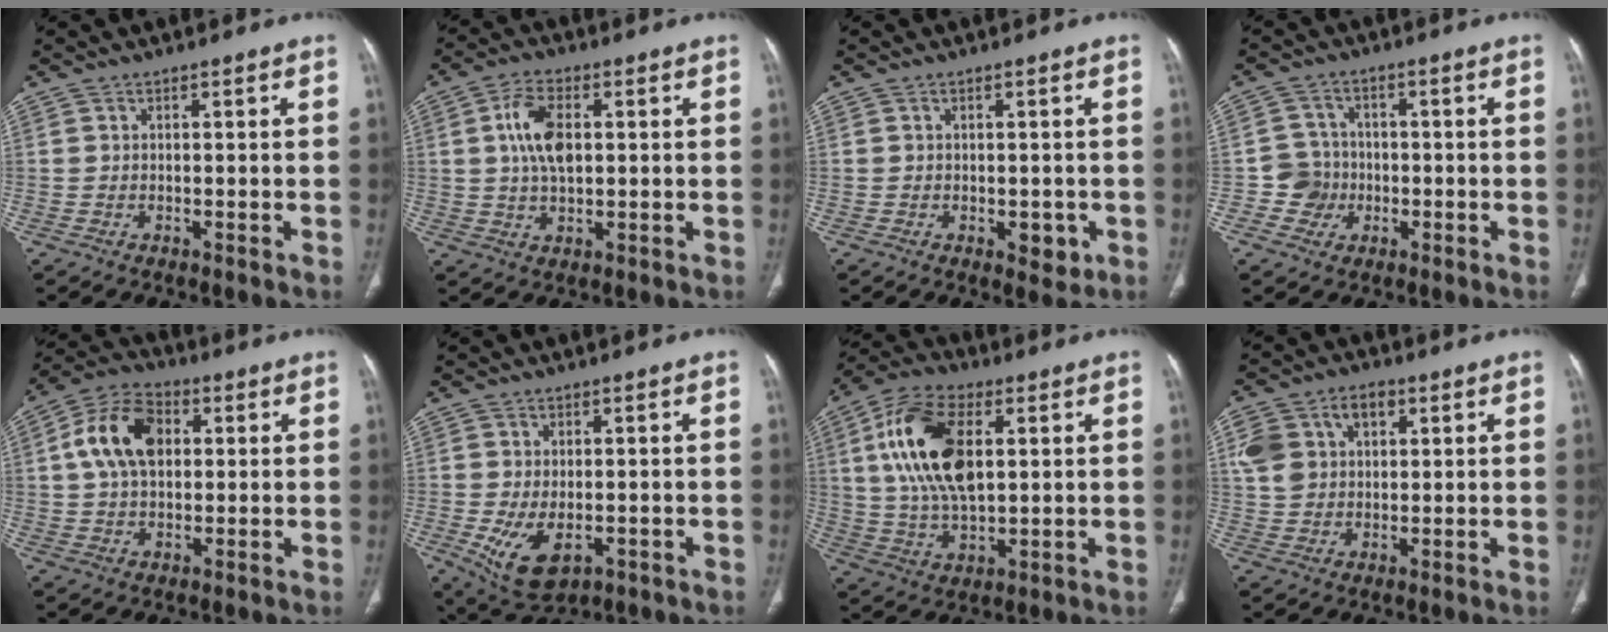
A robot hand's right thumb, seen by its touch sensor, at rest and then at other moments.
{"total": 8.6, "force": [1.6, 4.7, 7.0], "torque": [-0.132, 0.002, 0.030]}
{"total": 3.5, "force": [-1.0, 2.0, 2.7], "torque": [-0.018, -0.002, -0.005]}
{"total": 5.4, "force": [-1.4, 5.2, 0.5], "torque": [0.025, 0.017, -0.028]}
{"total": 12.3, "force": [2.3, 8.1, 9.0], "torque": [-0.156, 0.017, 0.034]}
{"total": 8.5, "force": [-2.3, 4.9, 6.6], "torque": [-0.117, -0.008, -0.023]}
{"total": 17.8, "force": [4.1, 9.4, 14.5], "torque": [-0.274, 0.001, 0.077]}
{"total": 10.5, "force": [3.7, 7.5, 6.3], "torque": [-0.100, 0.007, 0.070]}